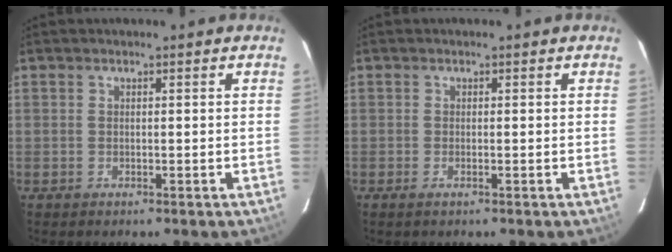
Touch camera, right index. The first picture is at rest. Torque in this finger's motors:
{"motor_torque": [0.16, -0.05, 0.09, 0.01]}